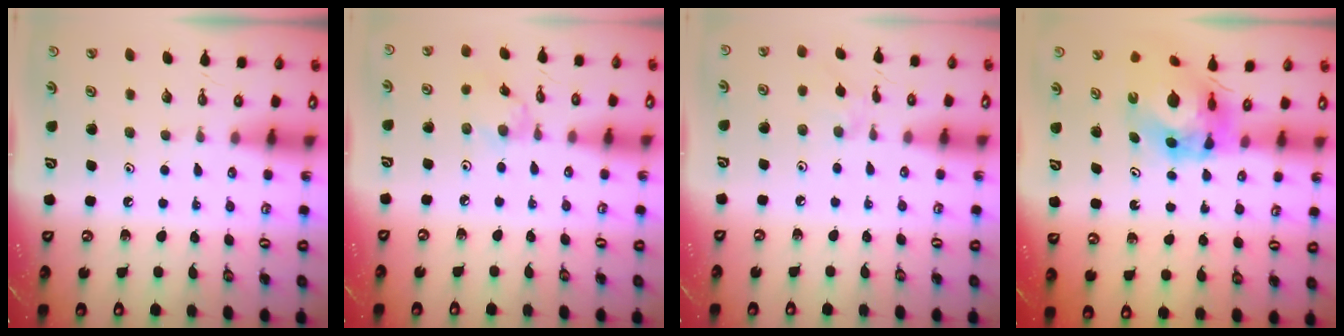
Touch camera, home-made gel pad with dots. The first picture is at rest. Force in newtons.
{"total": 2.2, "press": 2.2, "slide": 0.4}
{"total": 1.6, "press": 1.5, "slide": 0.4}
{"total": 7.1, "press": 7.0, "slide": 0.8}